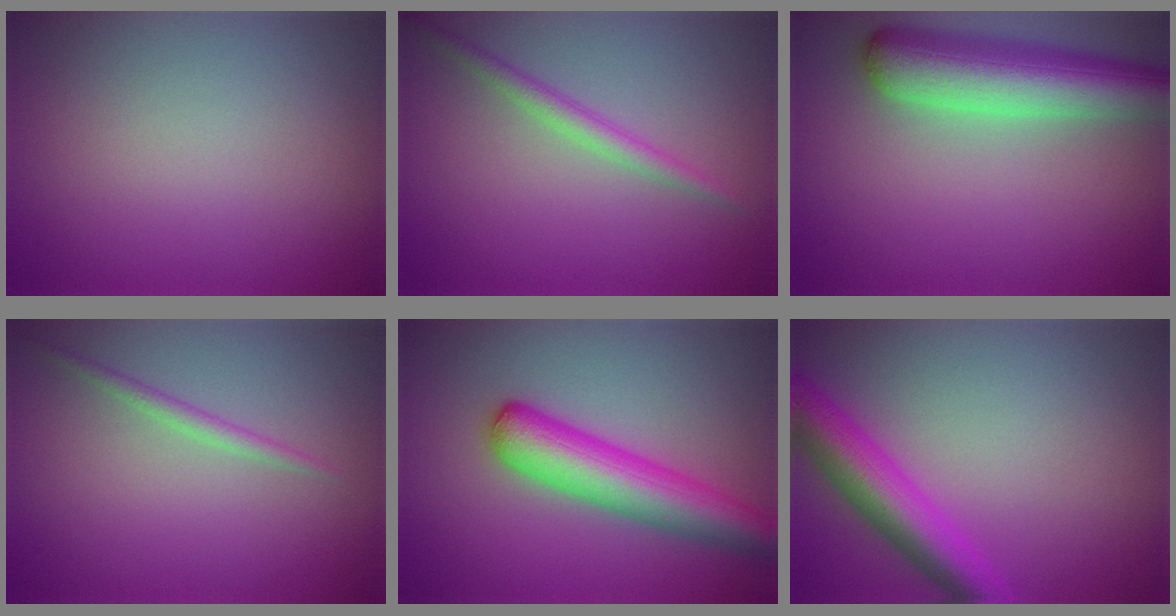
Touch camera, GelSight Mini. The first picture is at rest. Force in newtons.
{"total": 1.9, "press": 1.9, "slide": 0.1}
{"total": 7.5, "press": 7.5, "slide": 0.6}
{"total": 1.2, "press": 1.2, "slide": 0.1}
{"total": 6.2, "press": 6.2, "slide": 0.2}
{"total": 5.8, "press": 5.8, "slide": 0.2}